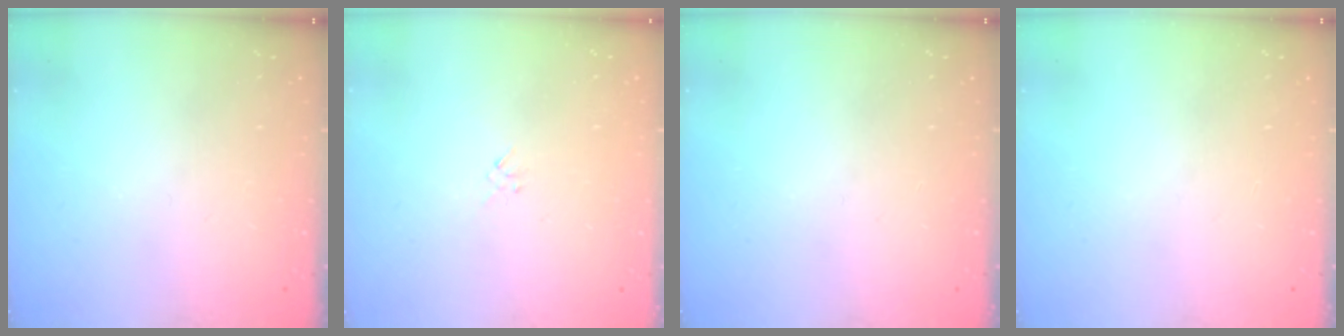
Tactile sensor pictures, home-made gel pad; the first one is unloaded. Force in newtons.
{"total": 1.3, "press": 1.2, "slide": 0.5}
{"total": 0.0}
{"total": 0.0}